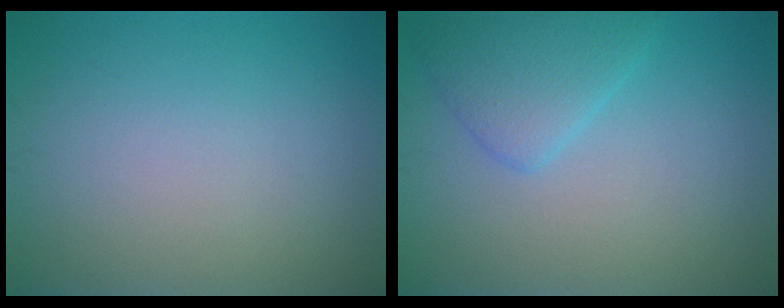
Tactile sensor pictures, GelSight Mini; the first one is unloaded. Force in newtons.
{"total": 2.3, "press": 2.3, "slide": 0.0}